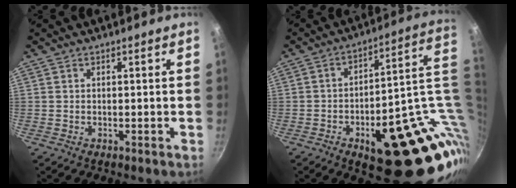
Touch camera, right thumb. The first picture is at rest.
{"total": 28.1, "force": [-2.5, 13.1, 24.8], "torque": [-0.251, 0.009, -0.008]}